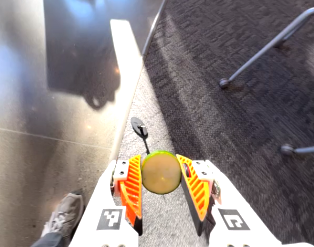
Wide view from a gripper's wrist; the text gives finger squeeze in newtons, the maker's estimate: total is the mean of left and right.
{"total": 9.4, "left": 9.8, "right": 9.0}